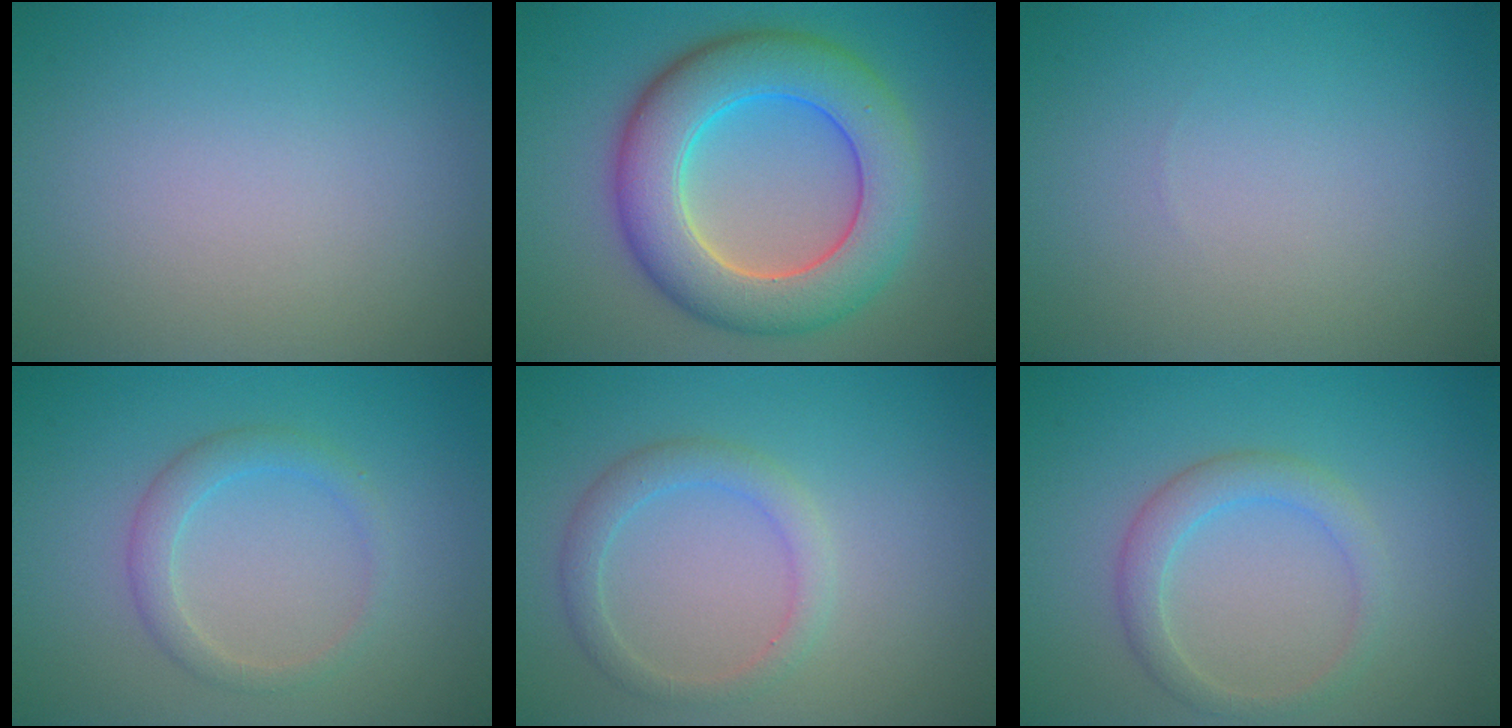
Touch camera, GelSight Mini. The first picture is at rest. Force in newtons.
{"total": 9.2, "press": 9.2, "slide": 0.4}
{"total": 0.0}
{"total": 2.2, "press": 2.2, "slide": 0.1}
{"total": 2.2, "press": 2.2, "slide": 0.1}
{"total": 2.6, "press": 2.5, "slide": 0.2}